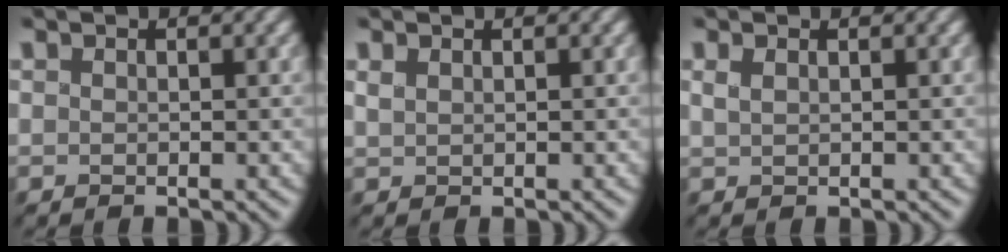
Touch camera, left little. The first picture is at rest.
{"total": 0.7, "force": [0.4, 0.3, 0.5], "torque": [-0.015, 0.001, 0.010]}
{"total": 0.8, "force": [0.2, 0.4, 0.7], "torque": [-0.020, 0.000, 0.006]}